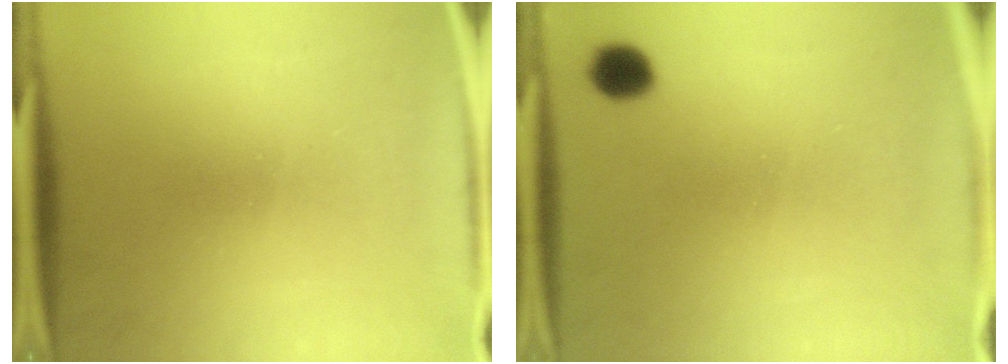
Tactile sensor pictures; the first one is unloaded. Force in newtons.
{"total": 5.5}